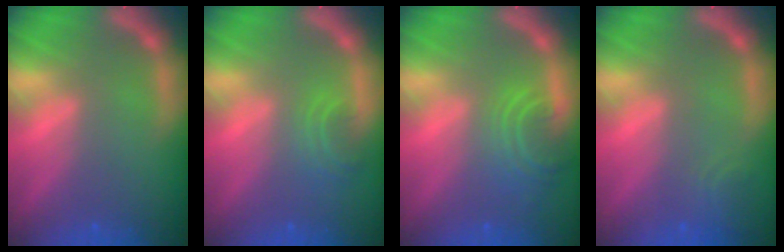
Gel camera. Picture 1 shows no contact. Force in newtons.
{"total": 2.4}
{"total": 4.5}
{"total": 1.9}